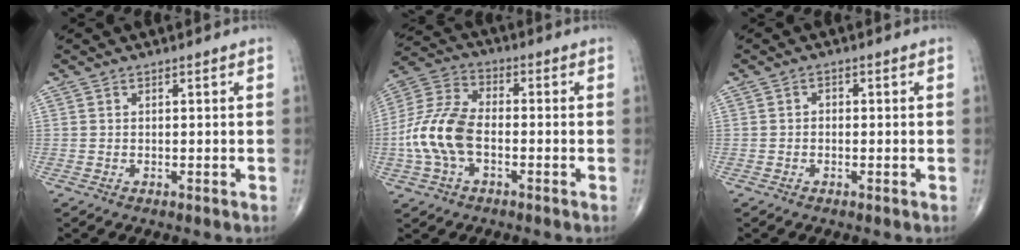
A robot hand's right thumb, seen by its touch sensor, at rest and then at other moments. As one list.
[{"total": 12.8, "force": [-2.5, 7.5, 10.1], "torque": [-0.219, 0.031, -0.054]}, {"total": 1.0, "force": [-0.2, 0.8, 0.5], "torque": [0.005, 0.004, -0.009]}]